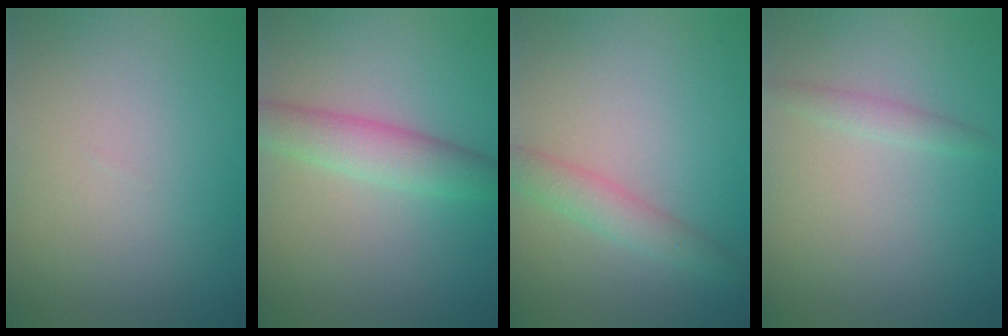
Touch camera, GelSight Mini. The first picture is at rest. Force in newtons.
{"total": 3.8, "press": 3.8, "slide": 0.1}
{"total": 2.5, "press": 2.5, "slide": 0.1}
{"total": 1.3, "press": 1.3, "slide": 0.0}